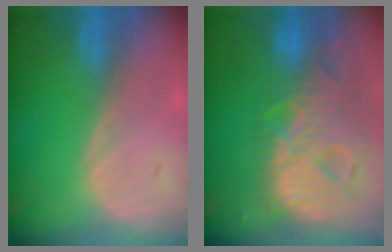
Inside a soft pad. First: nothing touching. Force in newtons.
{"total": 13.4, "press": 11.4, "slide": 7.0}